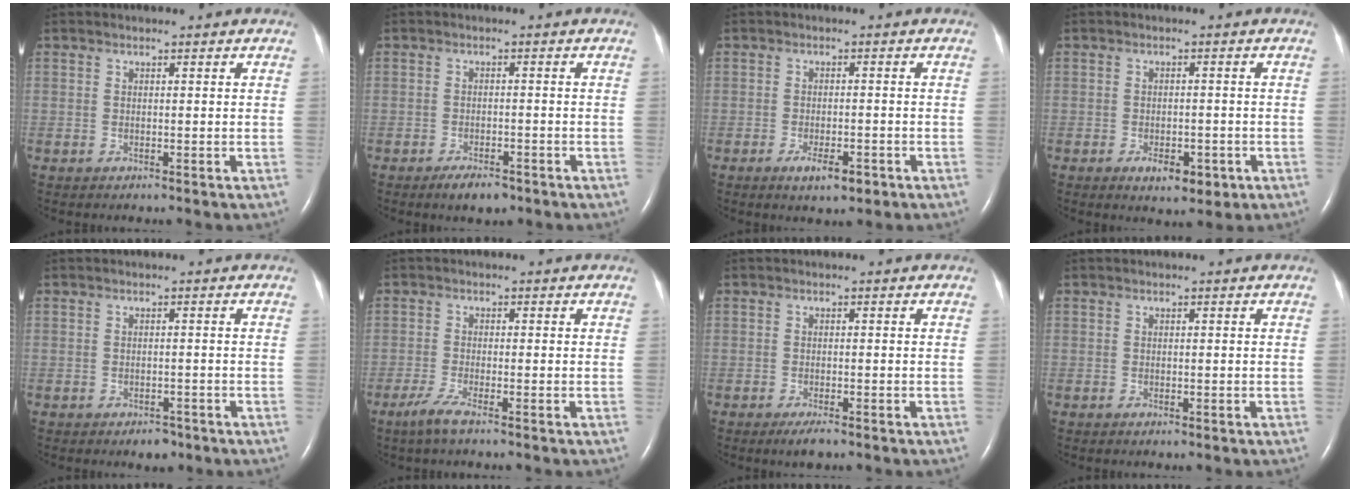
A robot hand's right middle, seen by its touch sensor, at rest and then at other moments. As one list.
[{"total": 3.4, "force": [-2.4, 1.2, 2.0], "torque": [-0.038, -0.003, -0.034]}, {"total": 3.9, "force": [-2.2, 1.3, 2.9], "torque": [-0.051, -0.002, -0.029]}, {"total": 4.5, "force": [-2.2, 2.3, 3.2], "torque": [-0.043, 0.002, -0.020]}, {"total": 2.0, "force": [-1.4, 1.1, 0.9], "torque": [-0.012, 0.001, -0.013]}, {"total": 2.7, "force": [-1.9, -0.1, 1.9], "torque": [-0.051, -0.009, -0.044]}, {"total": 2.2, "force": [-1.5, 0.4, 1.6], "torque": [-0.033, -0.006, -0.026]}, {"total": 0.0}]